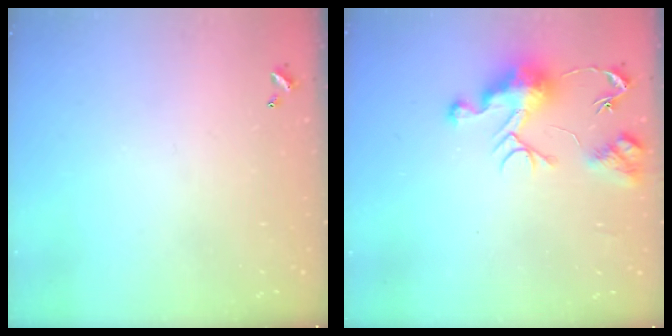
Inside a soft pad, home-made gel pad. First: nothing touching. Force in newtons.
{"total": 9.4, "press": 9.4, "slide": 0.7}